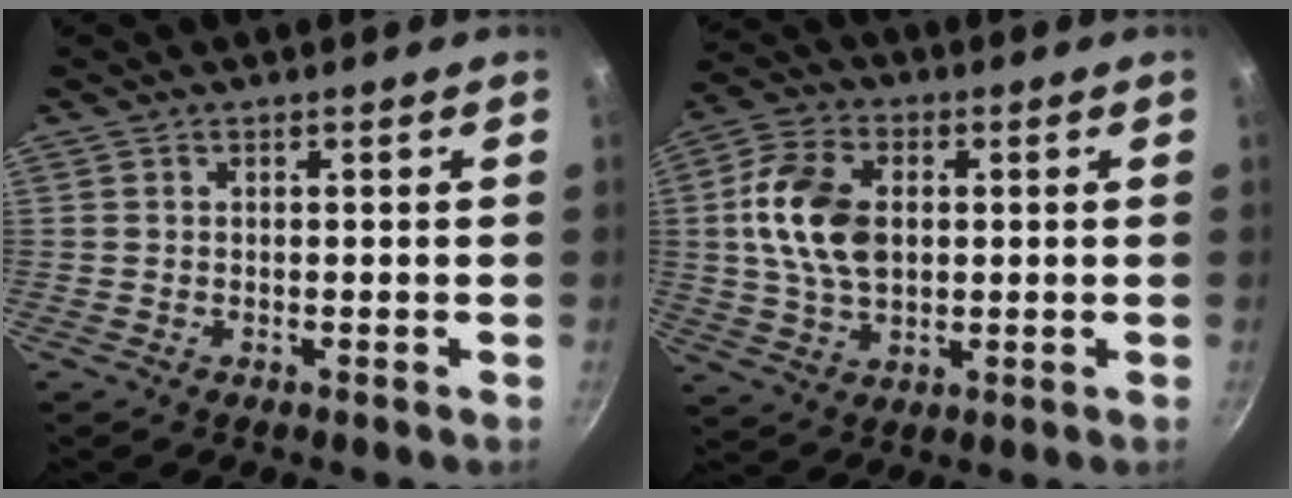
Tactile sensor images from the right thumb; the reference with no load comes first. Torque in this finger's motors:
{"motor_torque": [0.66, 1.95, 1.43, -0.68, 0.13]}